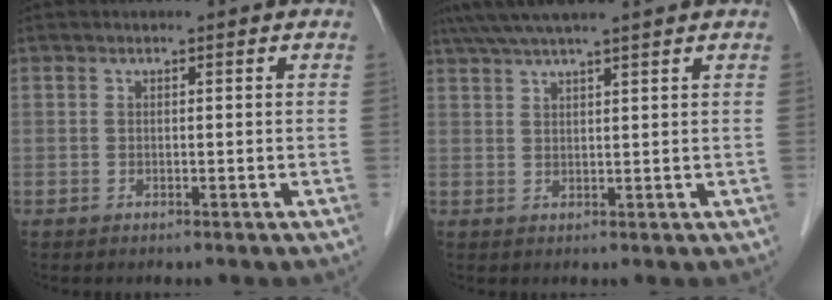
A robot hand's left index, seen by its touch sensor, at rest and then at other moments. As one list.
[{"total": 8.1, "force": [6.8, -1.0, 4.2], "torque": [-0.070, 0.031, 0.102]}]